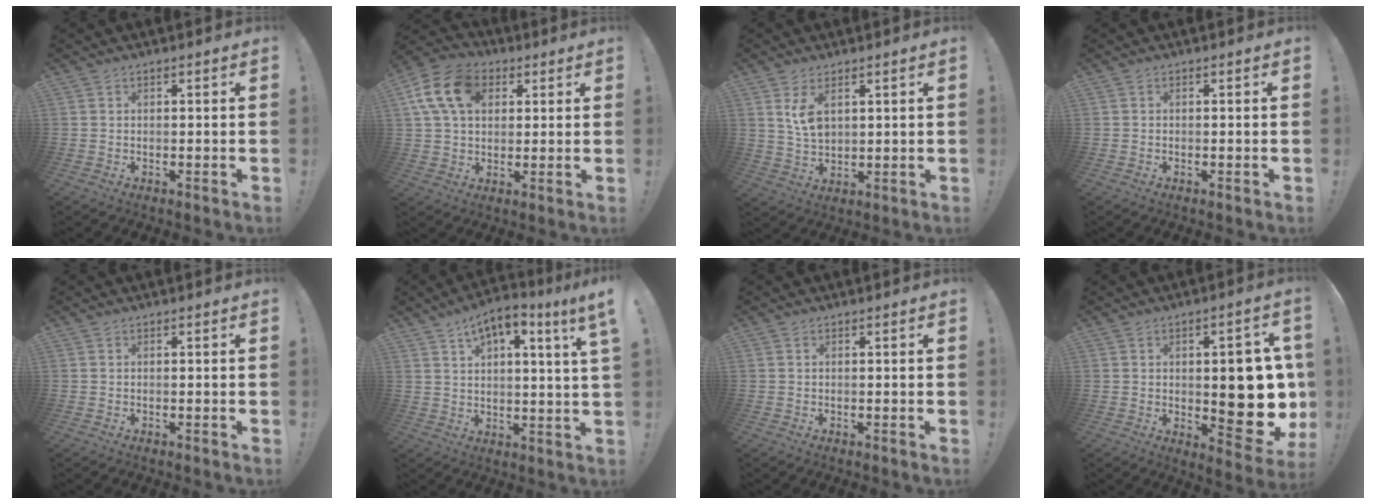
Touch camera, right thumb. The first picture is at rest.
{"total": 15.2, "force": [5.2, 10.9, 9.2], "torque": [-0.161, -0.002, 0.103]}
{"total": 6.7, "force": [3.1, 3.7, 4.6], "torque": [-0.071, -0.023, 0.052]}
{"total": 0.0}
{"total": 0.0}
{"total": 8.7, "force": [4.9, 1.6, 7.0], "torque": [-0.103, -0.022, 0.079]}
{"total": 0.0}
{"total": 13.7, "force": [-0.2, 6.9, 11.8], "torque": [-0.133, -0.006, 0.004]}